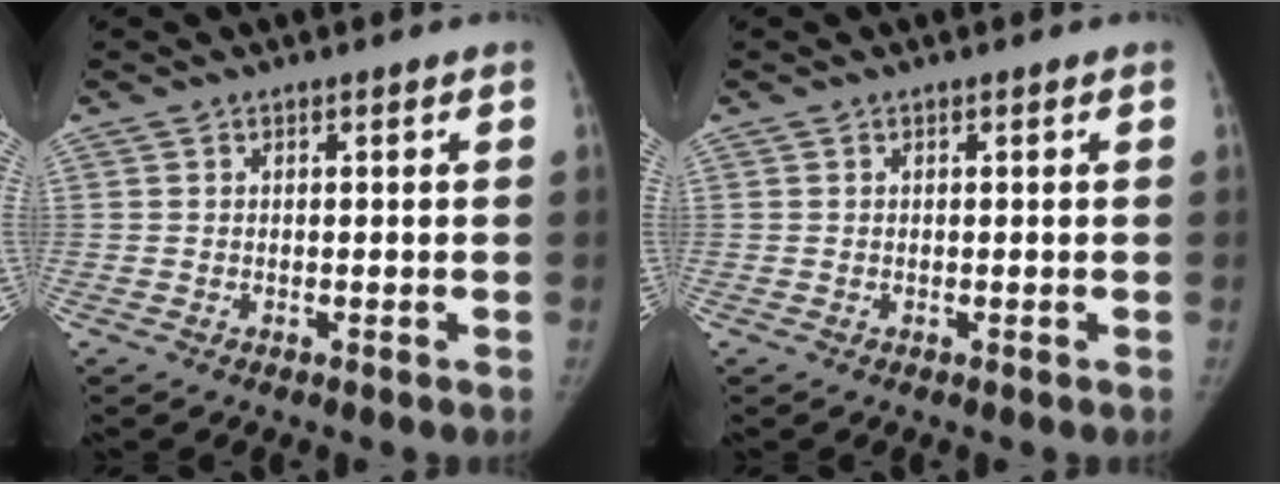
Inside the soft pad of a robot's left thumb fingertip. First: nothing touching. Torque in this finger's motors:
{"motor_torque": [0.11, 0.02, 0.30, -0.31, 0.06]}